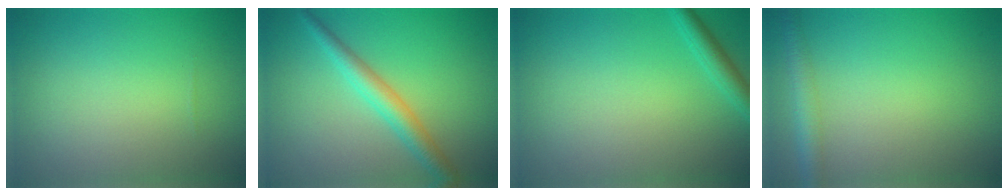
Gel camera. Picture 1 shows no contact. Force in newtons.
{"total": 3.3, "press": 3.3, "slide": 0.1}
{"total": 1.8, "press": 1.8, "slide": 0.1}
{"total": 2.9, "press": 2.9, "slide": 0.1}